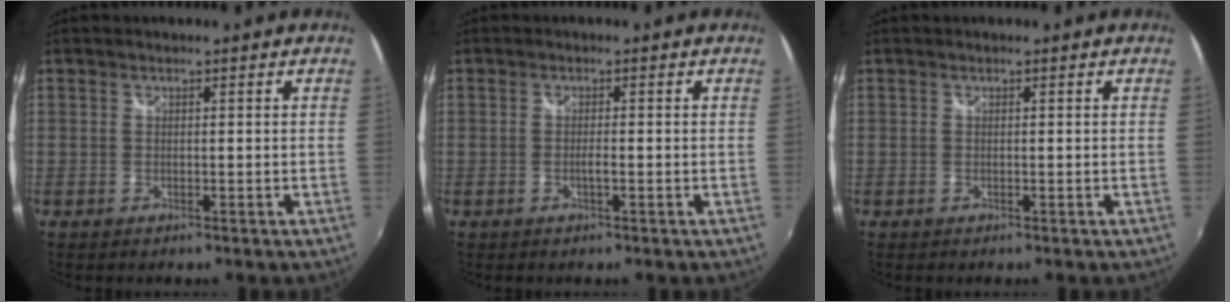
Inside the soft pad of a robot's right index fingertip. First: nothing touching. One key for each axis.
{"total": 1.3, "fx": -0.5, "fy": 0.0, "fz": 1.2, "tx": -0.023, "ty": 0.000, "tz": -0.010}
{"total": 0.0}